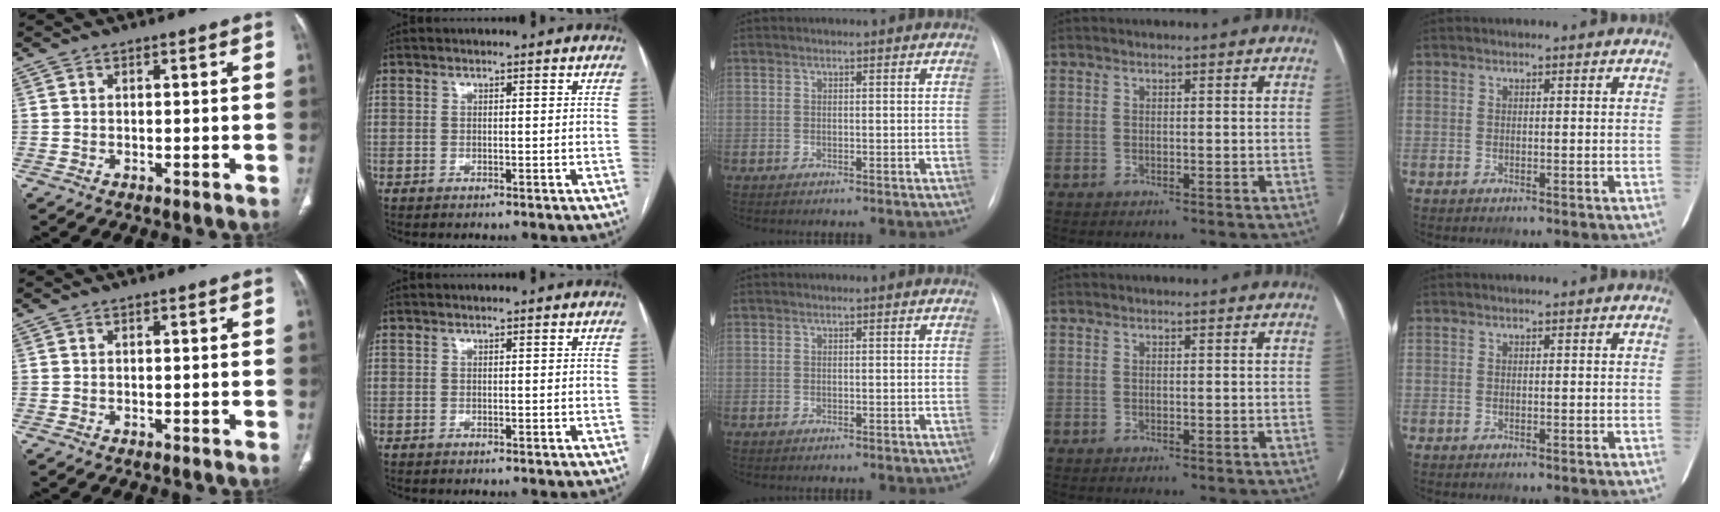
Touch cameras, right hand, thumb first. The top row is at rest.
{}